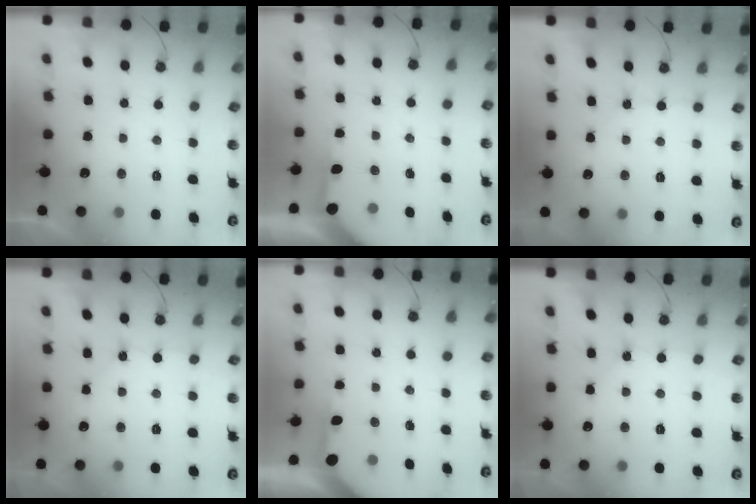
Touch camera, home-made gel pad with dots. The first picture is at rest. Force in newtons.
{"total": 3.9, "press": 3.9, "slide": 0.4}
{"total": 2.6, "press": 2.6, "slide": 0.3}
{"total": 1.7, "press": 1.7, "slide": 0.3}
{"total": 3.3, "press": 3.2, "slide": 0.3}
{"total": 1.7, "press": 1.7, "slide": 0.3}